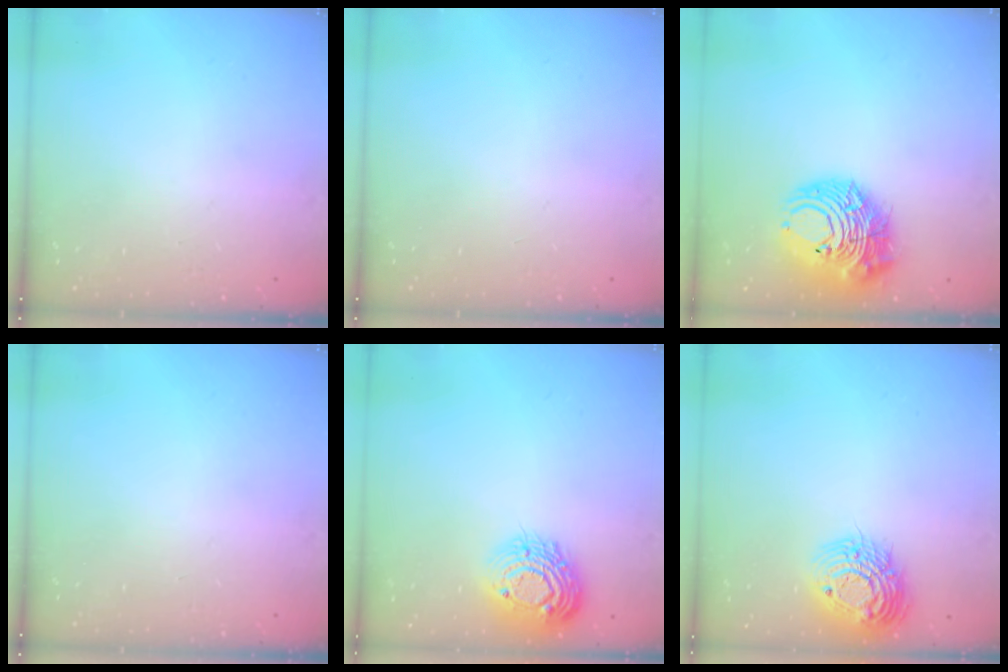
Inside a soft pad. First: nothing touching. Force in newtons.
{"total": 0.0}
{"total": 14.5, "press": 14.4, "slide": 1.9}
{"total": 0.0}
{"total": 13.7, "press": 13.7, "slide": 0.8}
{"total": 15.5, "press": 15.4, "slide": 1.2}